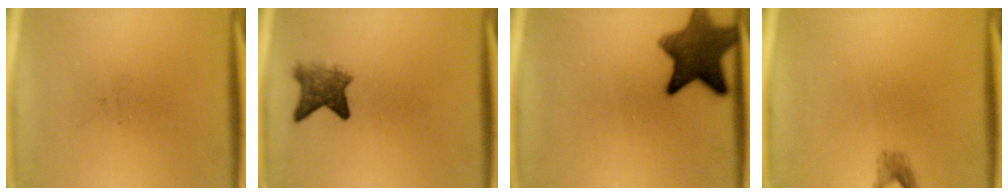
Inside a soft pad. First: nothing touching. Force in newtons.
{"total": 4.5}
{"total": 10.4}
{"total": 1.5}